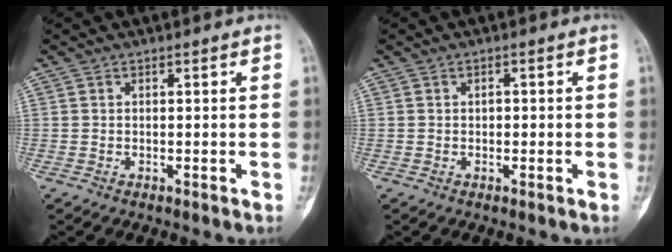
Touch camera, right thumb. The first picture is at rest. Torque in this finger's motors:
{"motor_torque": [-0.10, -0.07, 0.28, 0.15, -0.09]}